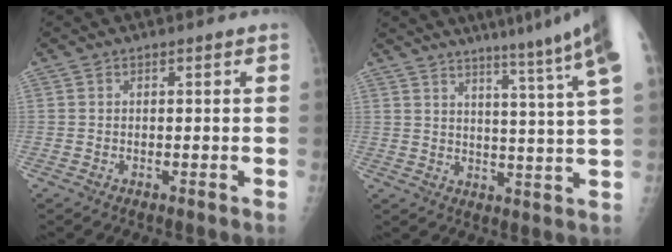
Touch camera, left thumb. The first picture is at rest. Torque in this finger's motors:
{"motor_torque": [1.86, 1.72, 0.20, -1.26, 0.10]}